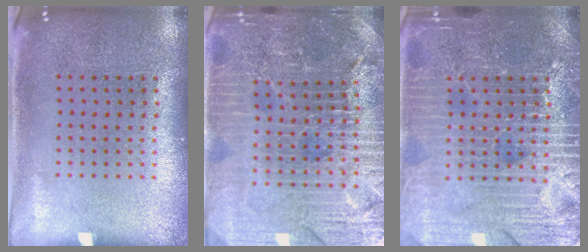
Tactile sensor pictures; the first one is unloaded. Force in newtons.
{"total": 5.2, "press": 4.8, "slide": 2.1}
{"total": 7.1, "press": 7.1, "slide": 0.9}